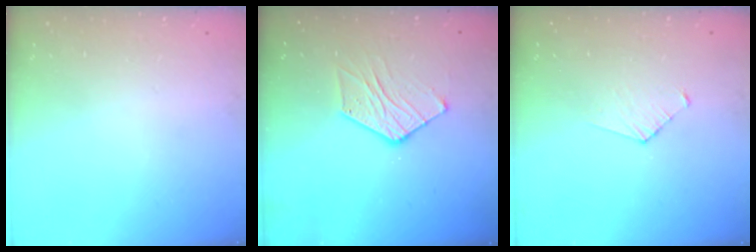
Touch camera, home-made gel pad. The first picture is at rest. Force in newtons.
{"total": 9.1, "press": 9.1, "slide": 0.8}
{"total": 3.2, "press": 3.2, "slide": 0.3}